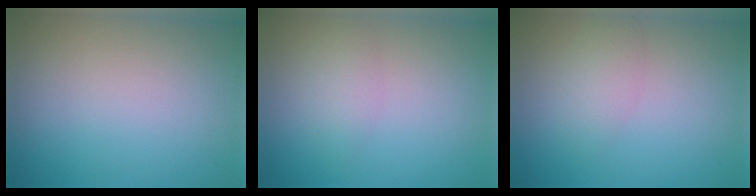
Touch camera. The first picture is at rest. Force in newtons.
{"total": 1.8, "press": 1.8, "slide": 0.0}
{"total": 2.0, "press": 2.0, "slide": 0.1}